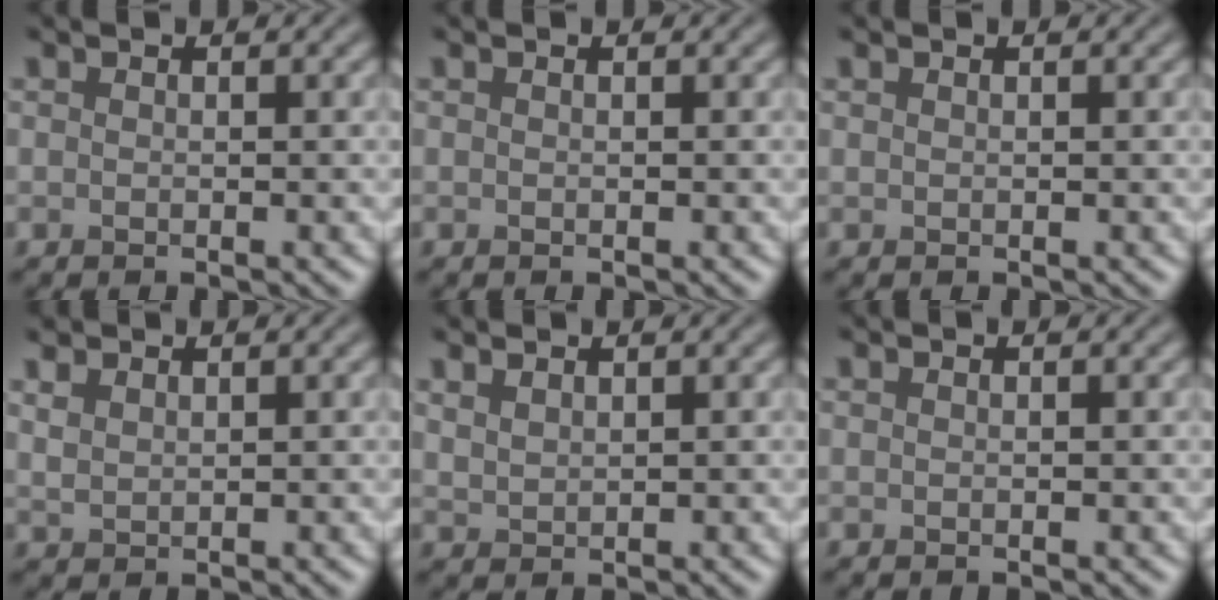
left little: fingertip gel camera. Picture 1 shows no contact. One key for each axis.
{"total": 0.0}
{"total": 0.0}
{"total": 1.8, "fx": 1.4, "fy": 0.9, "fz": 0.8, "tx": -0.021, "ty": 0.004, "tz": 0.034}
{"total": 1.5, "fx": 1.2, "fy": 0.7, "fz": 0.6, "tx": -0.018, "ty": 0.001, "tz": 0.030}
{"total": 0.0}